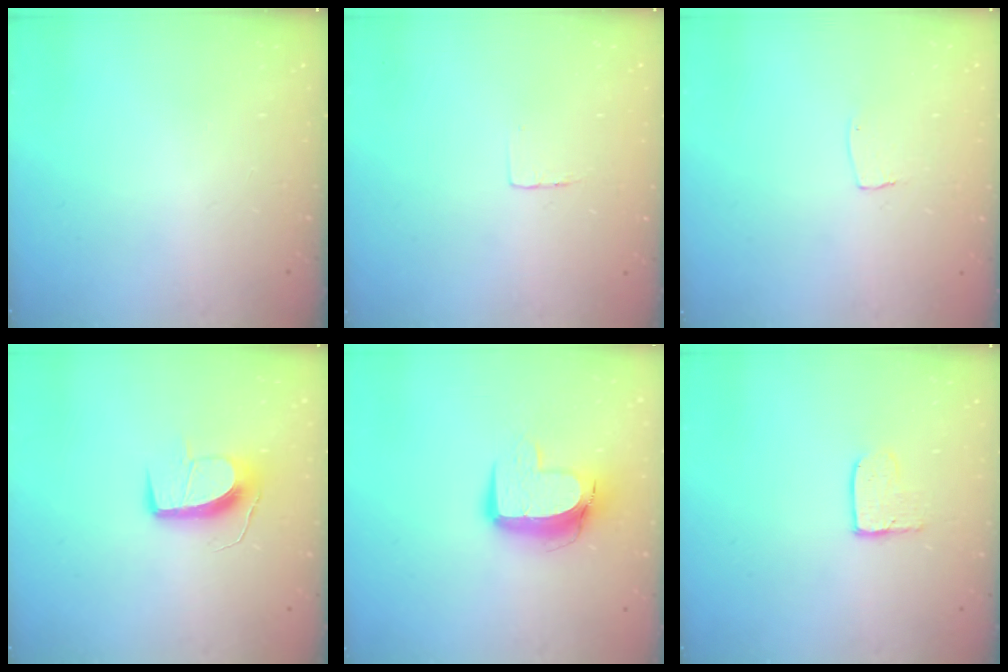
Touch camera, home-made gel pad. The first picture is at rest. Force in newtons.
{"total": 3.0, "press": 3.0, "slide": 0.1}
{"total": 3.1, "press": 3.1, "slide": 0.2}
{"total": 11.3, "press": 11.3, "slide": 0.7}
{"total": 11.0, "press": 10.9, "slide": 1.1}
{"total": 3.6, "press": 3.6, "slide": 0.3}